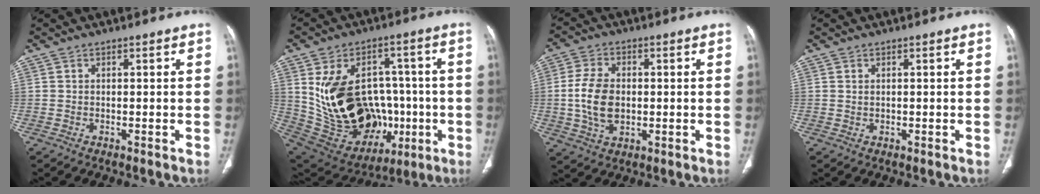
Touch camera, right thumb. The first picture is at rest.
{"total": 27.3, "force": [-1.4, 18.9, 19.6], "torque": [-0.327, 0.021, 0.023]}
{"total": 9.7, "force": [-0.2, 6.3, 7.3], "torque": [-0.141, 0.004, -0.003]}
{"total": 0.6, "force": [0.2, 0.4, 0.4], "torque": [-0.007, 0.001, 0.006]}